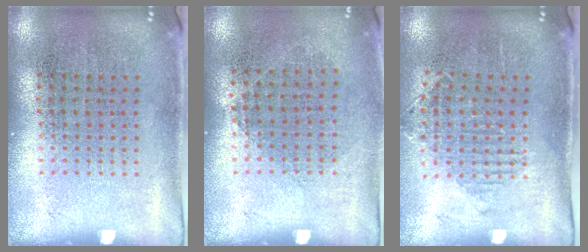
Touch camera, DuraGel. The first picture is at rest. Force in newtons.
{"total": 0.9, "press": 0.8, "slide": 0.4}
{"total": 1.2, "press": 1.1, "slide": 0.5}